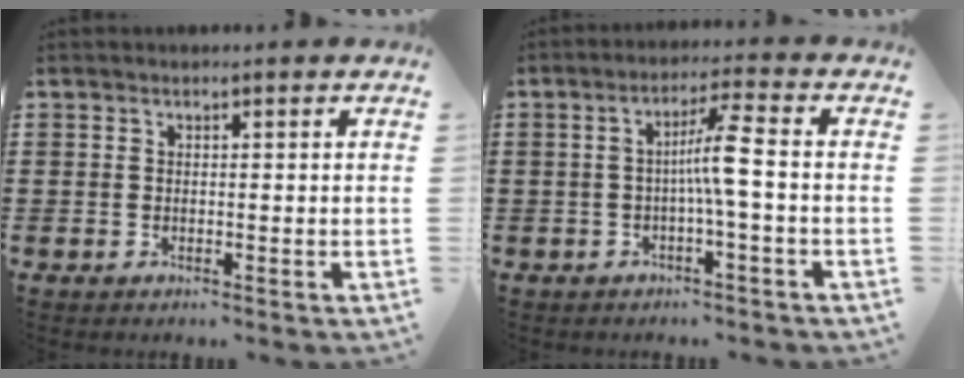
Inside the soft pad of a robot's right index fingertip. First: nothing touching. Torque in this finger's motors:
{"motor_torque": [1.60, 0.54, 0.29, 0.08]}